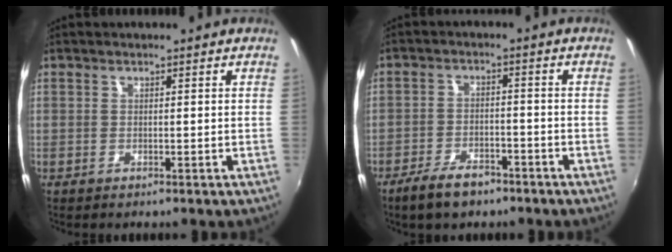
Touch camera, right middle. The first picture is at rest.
{"total": 7.1, "force": [-5.3, 3.0, 3.6], "torque": [-0.095, -0.004, -0.090]}